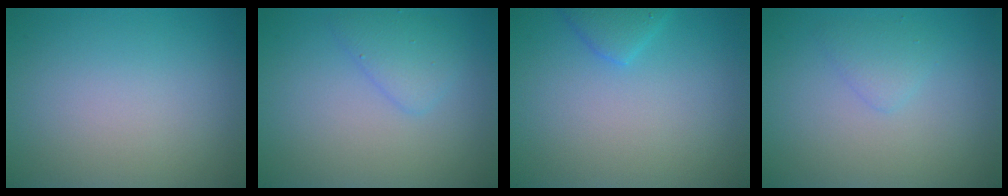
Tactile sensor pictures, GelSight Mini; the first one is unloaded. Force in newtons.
{"total": 2.1, "press": 2.1, "slide": 0.2}
{"total": 1.9, "press": 1.9, "slide": 0.1}
{"total": 1.4, "press": 1.4, "slide": 0.1}